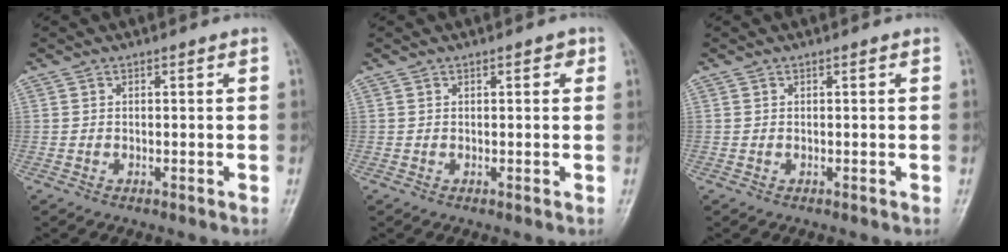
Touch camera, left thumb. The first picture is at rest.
{"total": 1.5, "force": [0.6, 0.8, 1.1], "torque": [-0.008, 0.001, 0.006]}
{"total": 0.0}